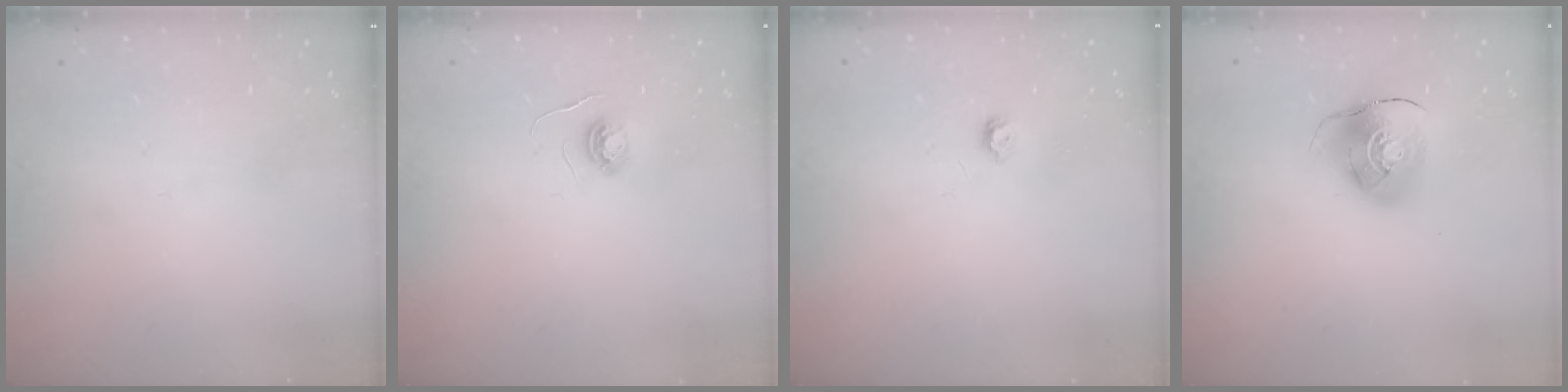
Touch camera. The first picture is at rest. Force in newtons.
{"total": 4.0, "press": 4.0, "slide": 0.5}
{"total": 3.9, "press": 3.9, "slide": 0.6}
{"total": 9.8, "press": 9.7, "slide": 1.6}